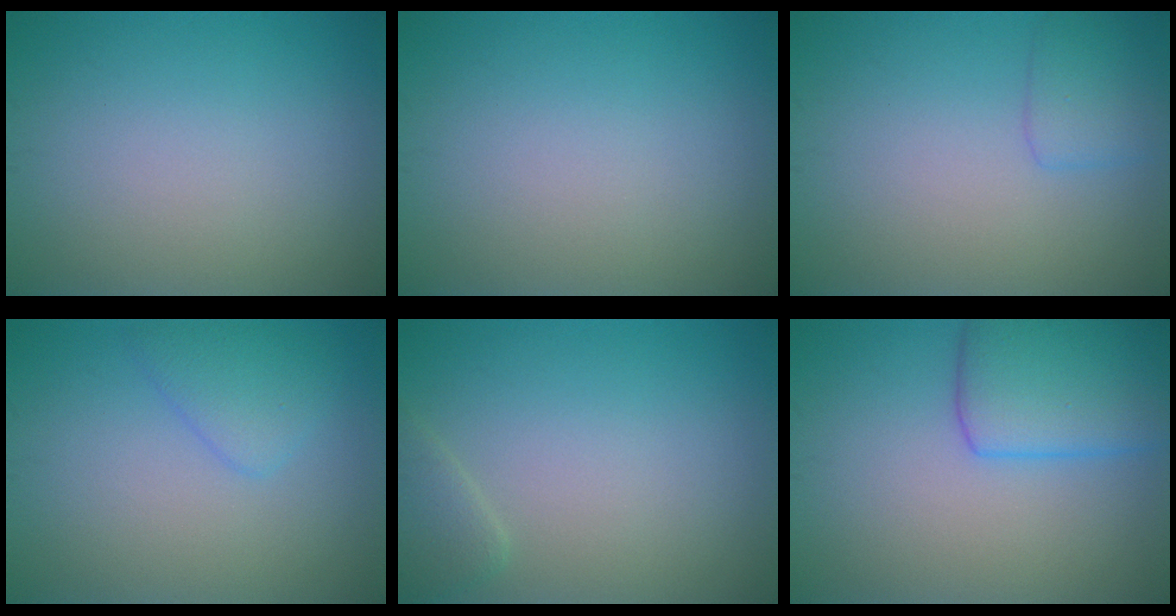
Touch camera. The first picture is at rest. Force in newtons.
{"total": 0.0}
{"total": 2.0, "press": 1.9, "slide": 0.1}
{"total": 2.3, "press": 2.3, "slide": 0.2}
{"total": 1.6, "press": 1.6, "slide": 0.2}
{"total": 5.7, "press": 5.7, "slide": 0.2}